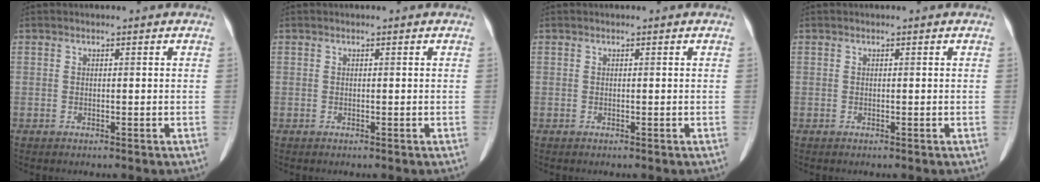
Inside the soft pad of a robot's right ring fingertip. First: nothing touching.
{"total": 0.0}
{"total": 0.0}
{"total": 0.0}